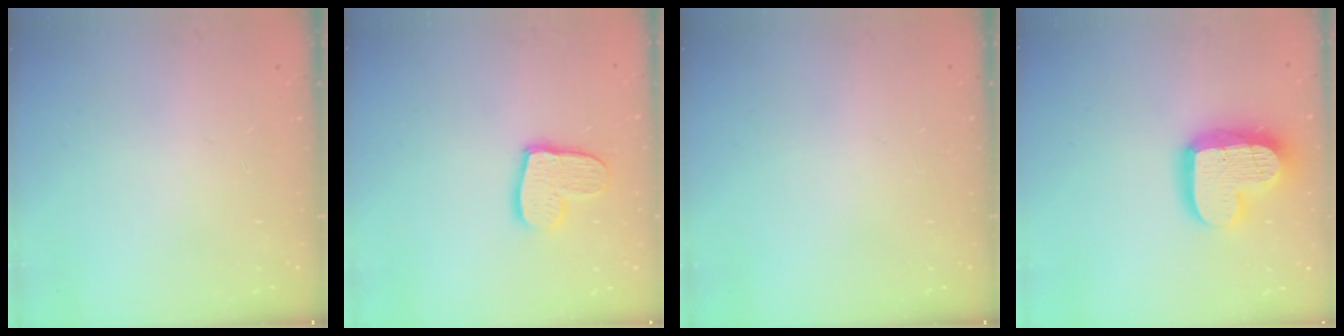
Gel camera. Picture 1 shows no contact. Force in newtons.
{"total": 12.2, "press": 12.2, "slide": 1.0}
{"total": 0.0}
{"total": 18.6, "press": 18.6, "slide": 1.4}